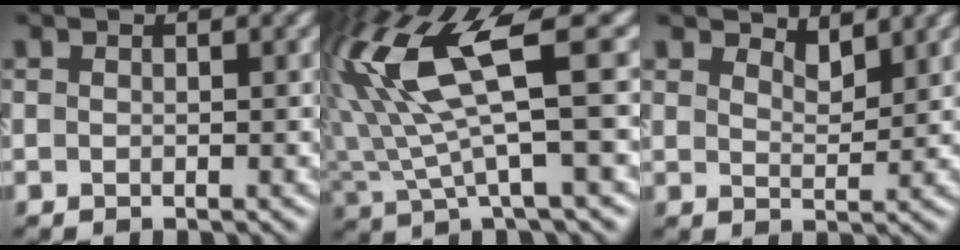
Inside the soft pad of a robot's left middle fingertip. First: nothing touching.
{"total": 10.0, "force": [3.5, 2.9, 8.9], "torque": [-0.192, 0.011, 0.069]}
{"total": 1.9, "force": [1.9, 0.1, 0.3], "torque": [-0.008, 0.003, 0.031]}